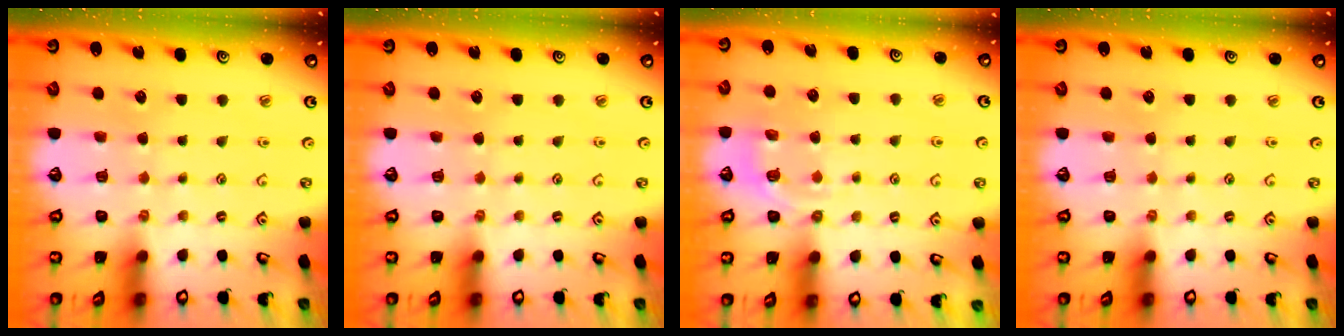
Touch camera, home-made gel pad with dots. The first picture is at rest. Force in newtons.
{"total": 0.0}
{"total": 5.0, "press": 4.7, "slide": 1.8}
{"total": 0.0}